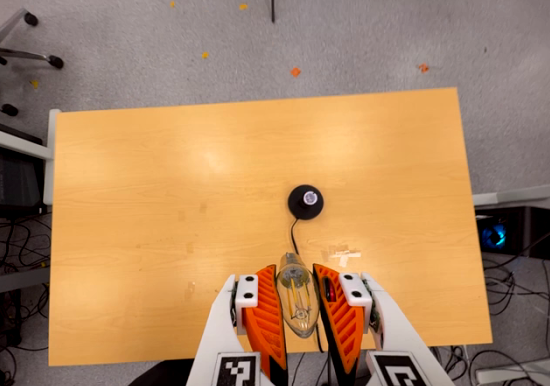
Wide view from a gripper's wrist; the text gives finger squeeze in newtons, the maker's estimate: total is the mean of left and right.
{"total": 18.4, "left": 19.9, "right": 17.0}